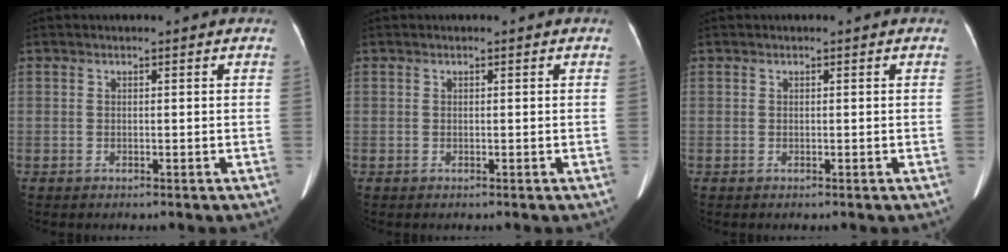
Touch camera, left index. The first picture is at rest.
{"total": 0.0}
{"total": 0.0}